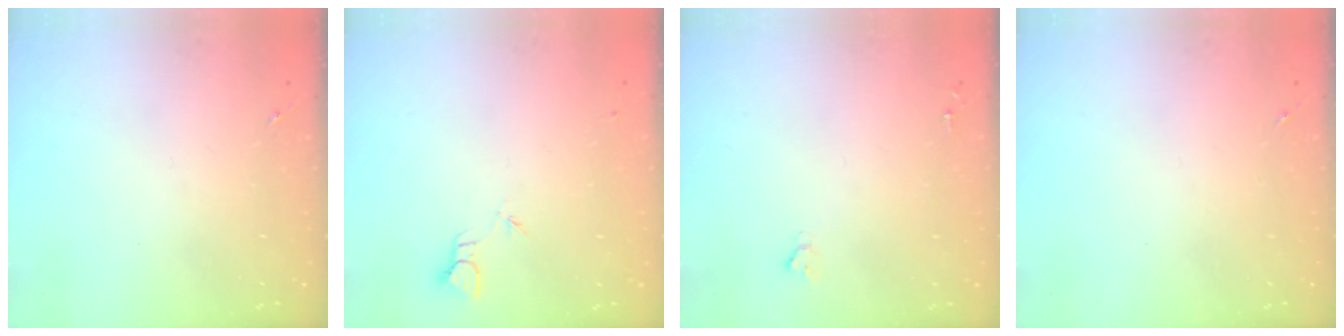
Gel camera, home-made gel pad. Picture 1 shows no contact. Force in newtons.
{"total": 2.0, "press": 2.0, "slide": 0.1}
{"total": 1.6, "press": 1.6, "slide": 0.2}
{"total": 0.0}